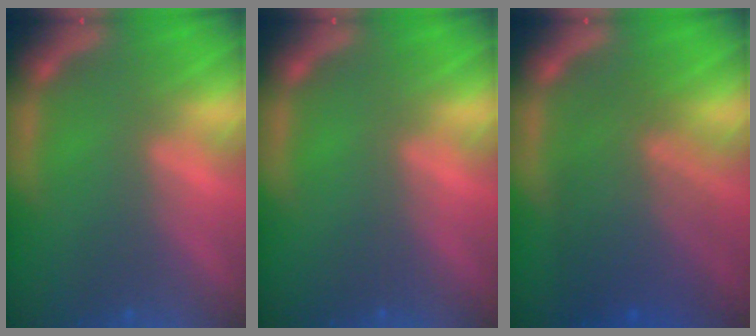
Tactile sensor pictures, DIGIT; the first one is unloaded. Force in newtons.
{"total": 0.0}
{"total": 7.5}